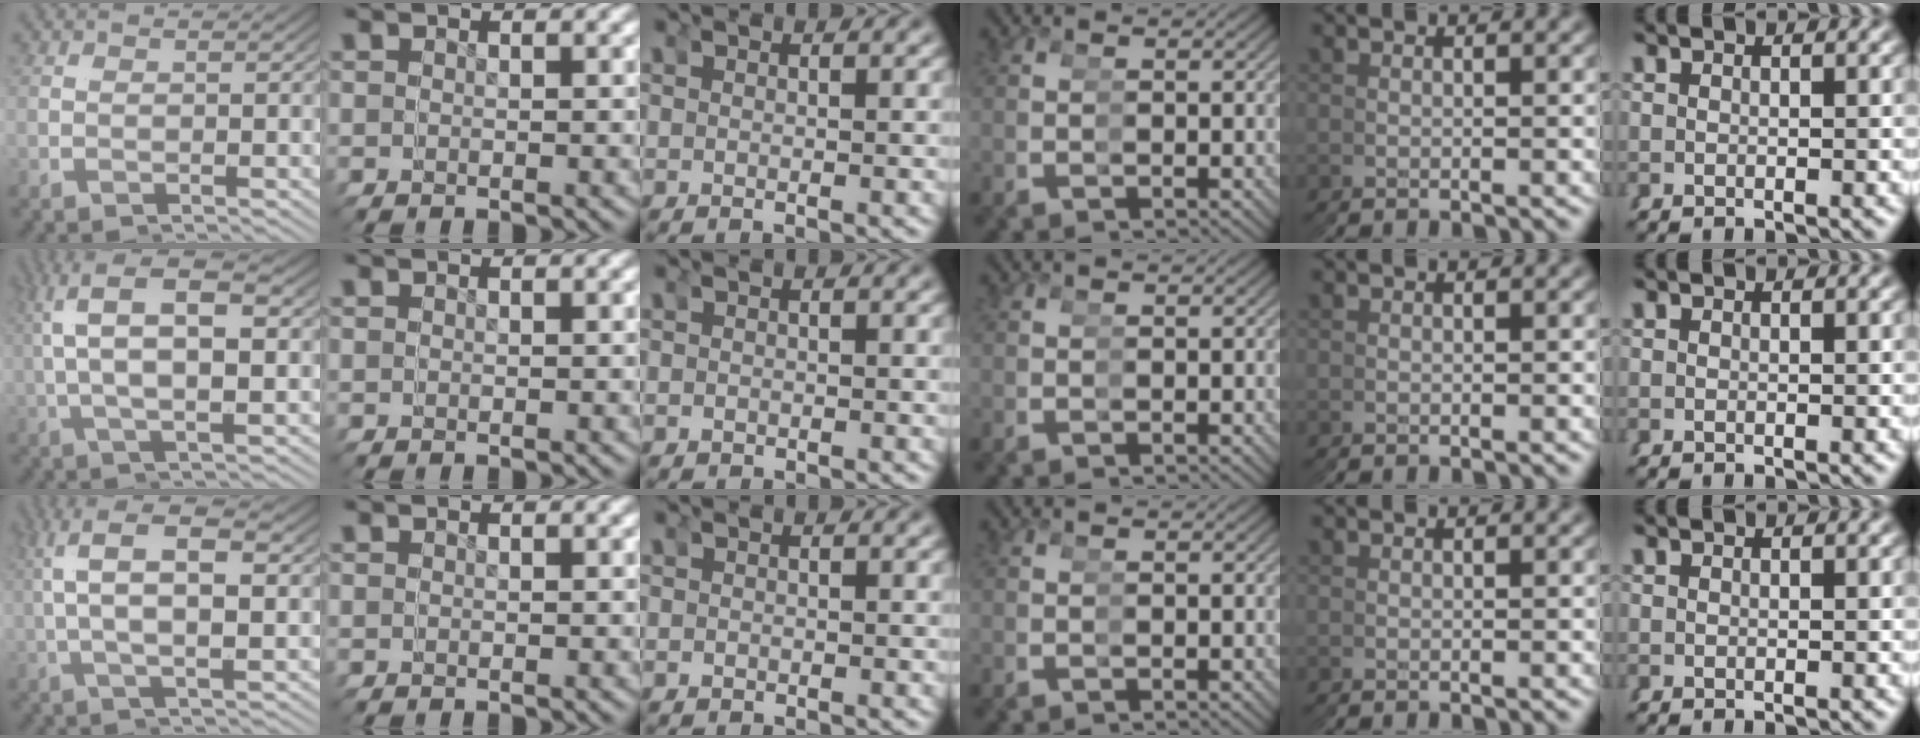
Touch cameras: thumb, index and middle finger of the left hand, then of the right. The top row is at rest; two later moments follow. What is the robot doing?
{"motion": "grasp_and_lifting", "object": "bandage"}